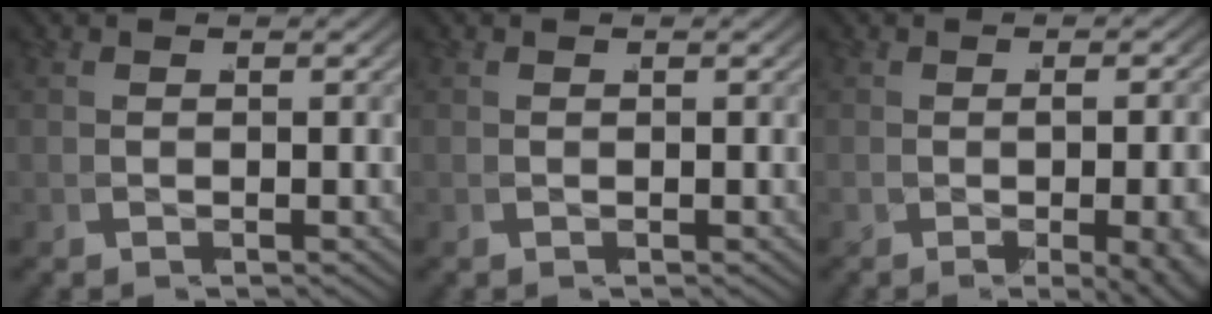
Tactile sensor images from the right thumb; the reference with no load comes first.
{"total": 0.0}
{"total": 5.0, "force": [-1.4, 1.3, 4.7], "torque": [-0.052, -0.004, -0.017]}